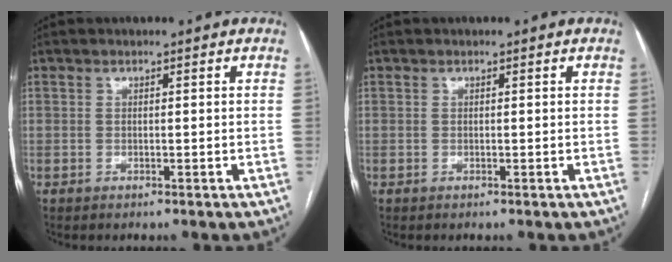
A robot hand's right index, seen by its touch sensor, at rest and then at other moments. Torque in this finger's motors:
{"motor_torque": [0.00, 0.00, 0.00, 0.00]}